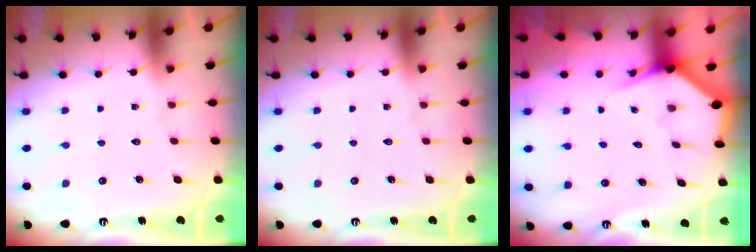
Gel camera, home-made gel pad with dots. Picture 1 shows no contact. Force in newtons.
{"total": 0.0}
{"total": 2.7, "press": 2.7, "slide": 0.1}